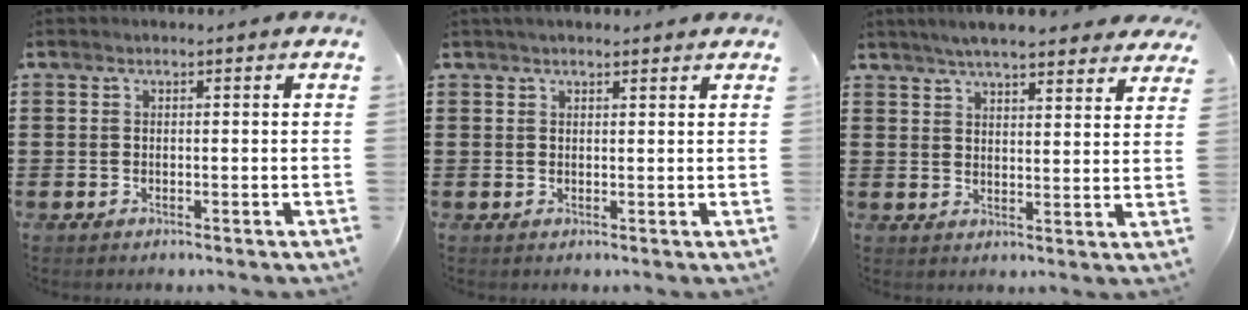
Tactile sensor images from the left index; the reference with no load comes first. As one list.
[{"total": 1.5, "force": [1.4, 0.3, 0.6], "torque": [-0.012, 0.003, 0.025]}, {"total": 5.5, "force": [5.1, 0.5, 1.9], "torque": [-0.052, -0.014, 0.094]}]